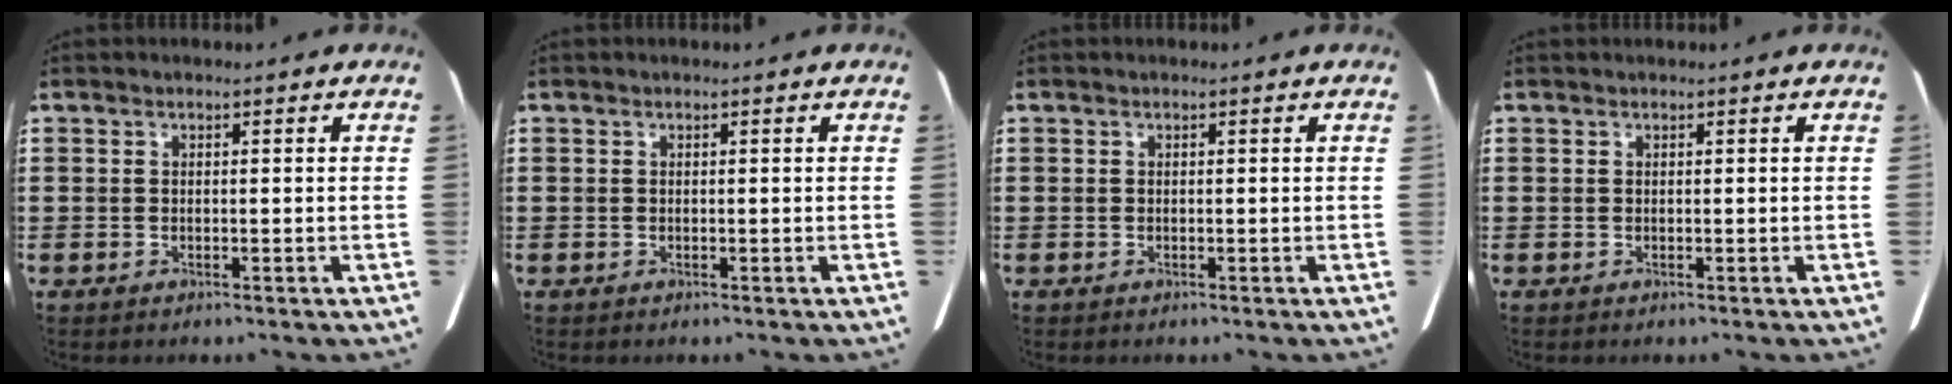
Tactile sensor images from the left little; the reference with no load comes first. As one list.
[{"total": 0.0}, {"total": 0.0}, {"total": 0.0}]